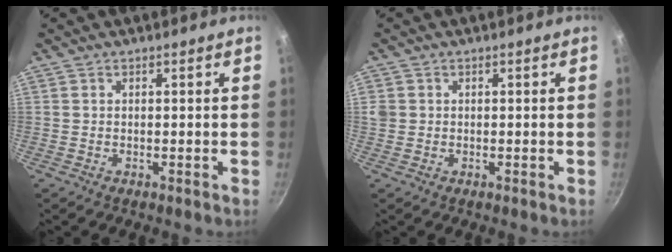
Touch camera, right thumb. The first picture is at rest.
{"total": 2.0, "force": [0.2, 1.9, 0.7], "torque": [-0.009, 0.002, 0.001]}